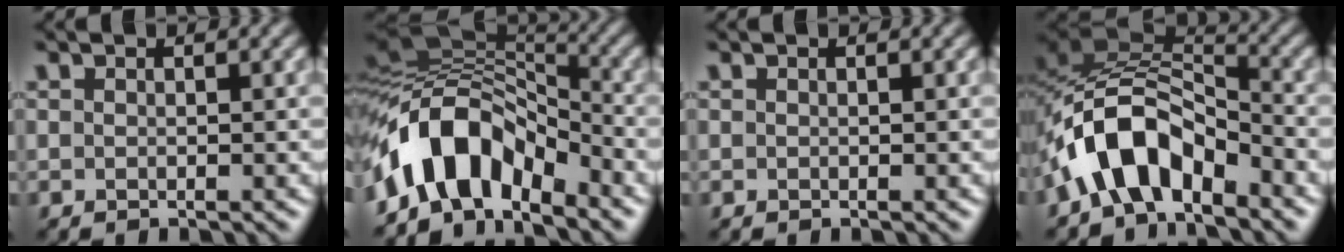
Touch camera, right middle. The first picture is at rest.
{"total": 9.6, "force": [-4.8, 5.3, 6.4], "torque": [-0.105, 0.017, -0.092]}
{"total": 0.0}
{"total": 8.2, "force": [-4.3, 4.5, 5.3], "torque": [-0.087, 0.010, -0.088]}